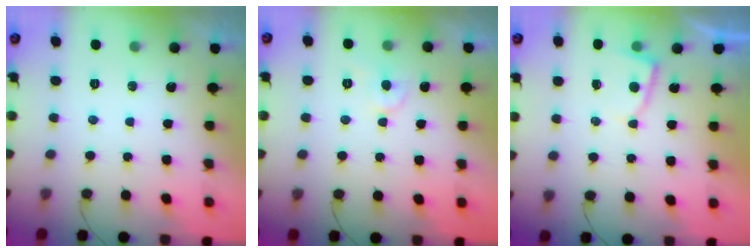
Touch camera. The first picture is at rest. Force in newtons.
{"total": 5.6, "press": 5.6, "slide": 0.3}
{"total": 4.0, "press": 4.0, "slide": 0.5}